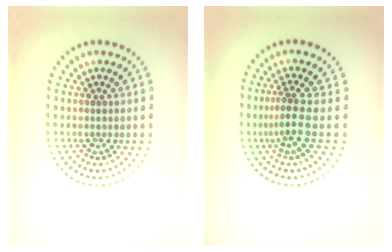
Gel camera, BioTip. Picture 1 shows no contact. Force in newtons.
{"total": 2.9, "press": 2.2, "slide": 1.9}